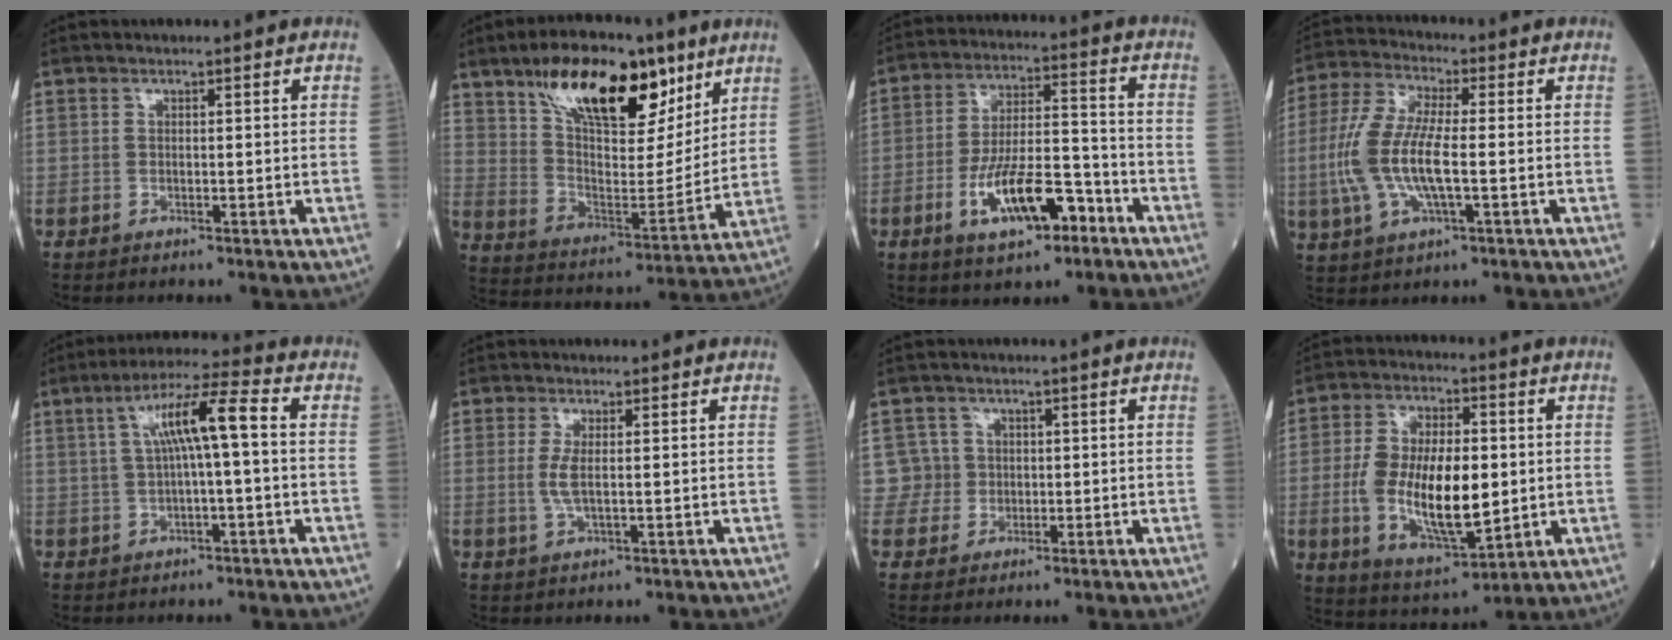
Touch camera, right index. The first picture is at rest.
{"total": 20.3, "force": [12.1, 7.7, 14.3], "torque": [-0.249, 0.014, 0.211]}
{"total": 12.3, "force": [-5.9, 3.9, 10.1], "torque": [-0.189, 0.008, -0.096]}
{"total": 11.7, "force": [-1.3, 3.2, 11.1], "torque": [-0.253, 0.004, -0.026]}
{"total": 8.5, "force": [1.1, 0.5, 8.4], "torque": [-0.149, 0.027, 0.018]}
{"total": 3.1, "force": [0.1, 0.7, 3.0], "torque": [-0.069, -0.005, 0.003]}
{"total": 4.0, "force": [0.4, 3.9, -0.5], "torque": [0.027, 0.011, 0.006]}
{"total": 16.1, "force": [-1.0, 6.3, 14.8], "torque": [-0.288, -0.005, -0.010]}